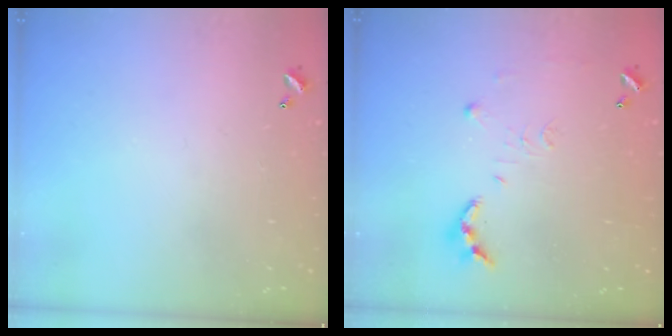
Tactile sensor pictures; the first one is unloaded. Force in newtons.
{"total": 7.0, "press": 7.0, "slide": 0.5}